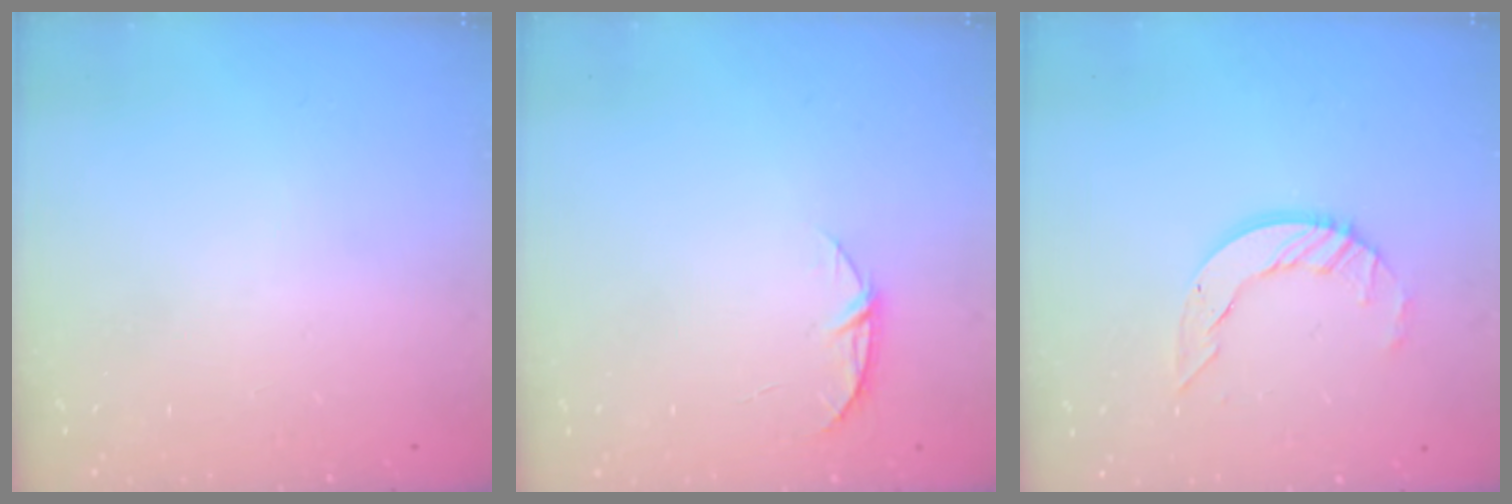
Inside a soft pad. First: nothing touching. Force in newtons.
{"total": 5.4, "press": 5.4, "slide": 0.6}
{"total": 8.3, "press": 8.3, "slide": 0.7}